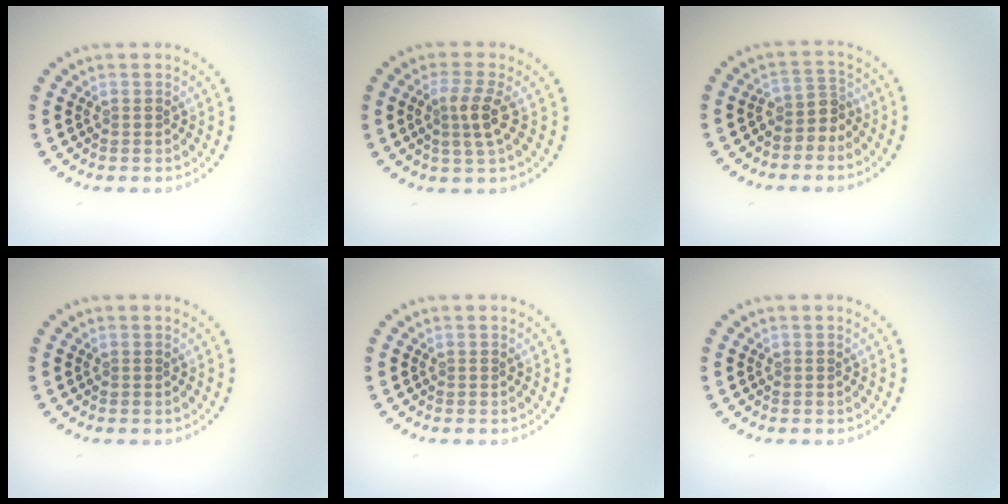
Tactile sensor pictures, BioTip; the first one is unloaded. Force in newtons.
{"total": 2.7, "press": 2.4, "slide": 1.2}
{"total": 2.2, "press": 1.6, "slide": 1.5}
{"total": 0.0}
{"total": 0.0}
{"total": 0.0}